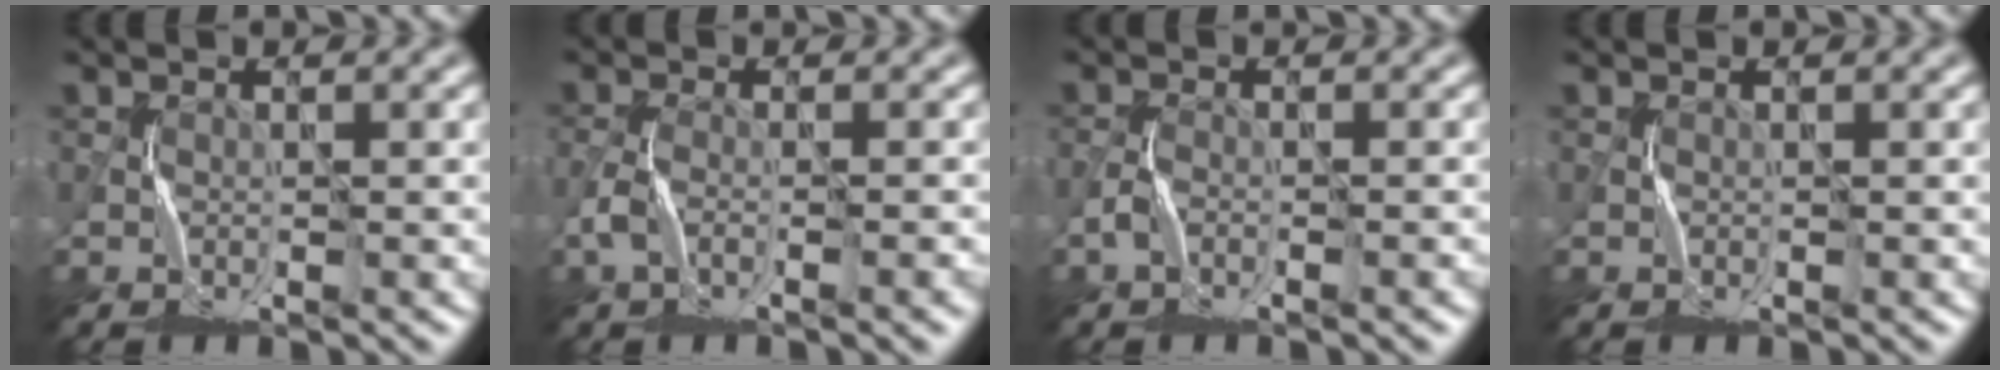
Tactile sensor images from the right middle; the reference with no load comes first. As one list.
[{"total": 3.2, "force": [-1.6, 1.0, 2.5], "torque": [-0.058, -0.003, -0.034]}, {"total": 1.8, "force": [-1.4, 0.5, 1.1], "torque": [-0.026, 0.002, -0.028]}, {"total": 0.0}]